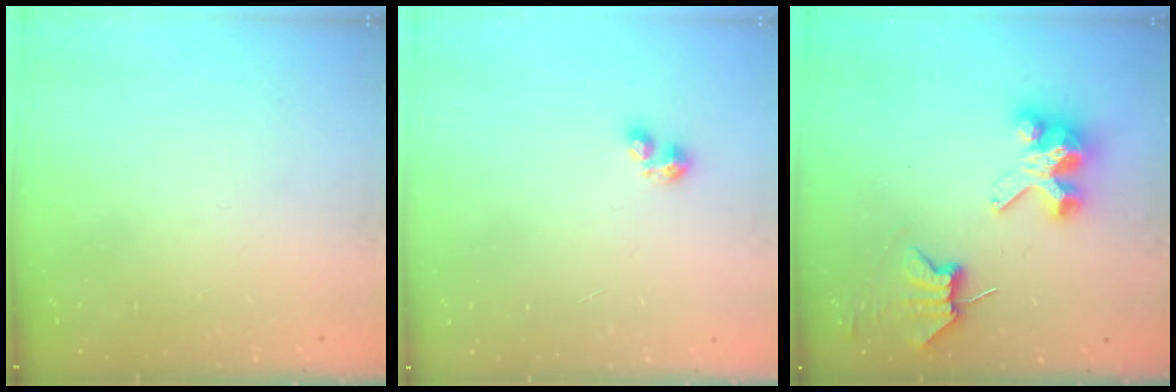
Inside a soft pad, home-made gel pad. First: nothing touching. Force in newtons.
{"total": 2.8, "press": 2.8, "slide": 0.5}
{"total": 6.6, "press": 6.6, "slide": 0.7}